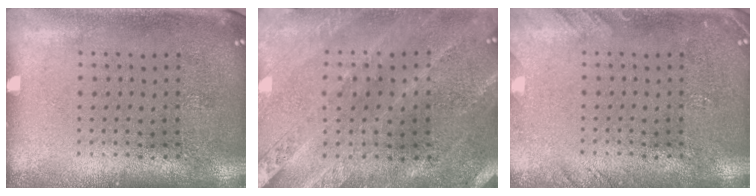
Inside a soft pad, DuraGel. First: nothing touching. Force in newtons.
{"total": 1.0, "press": 1.0, "slide": 0.3}
{"total": 1.5, "press": 1.5, "slide": 0.2}